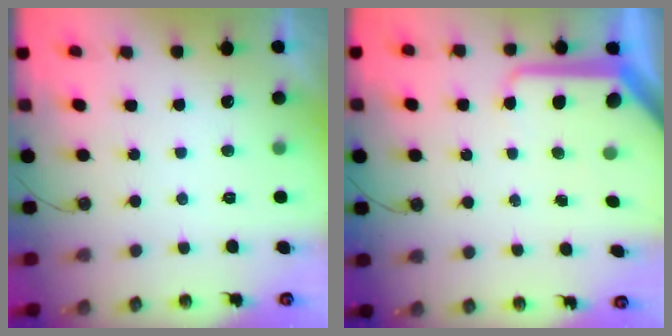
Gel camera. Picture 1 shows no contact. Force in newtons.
{"total": 10.7, "press": 10.7, "slide": 1.0}